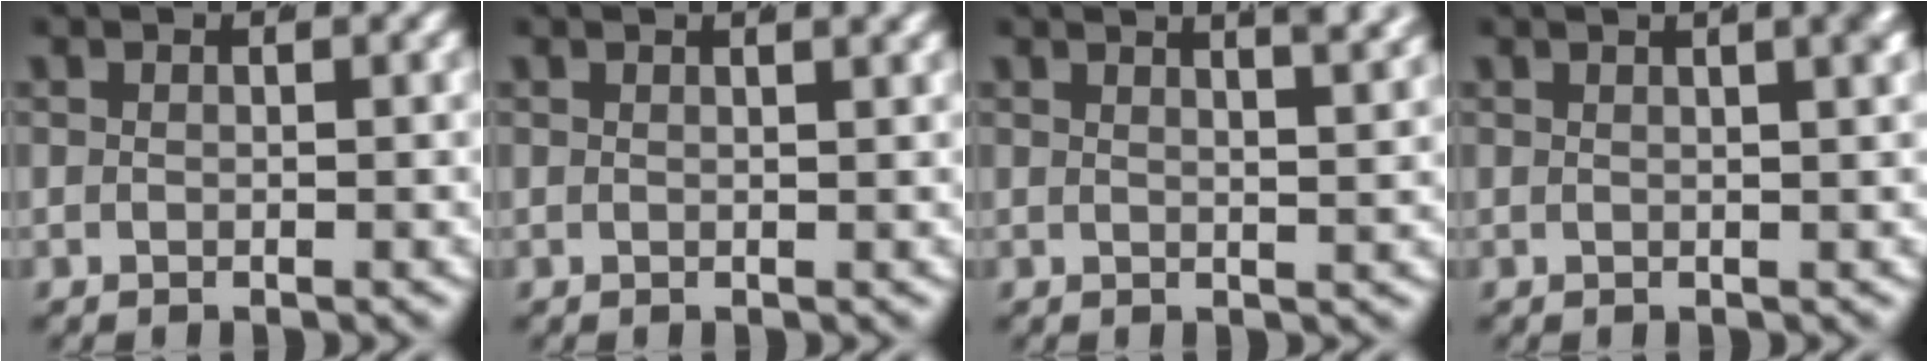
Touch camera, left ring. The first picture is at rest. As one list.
[{"total": 1.3, "force": [0.9, -0.2, 0.9], "torque": [-0.004, 0.007, 0.012]}, {"total": 5.6, "force": [3.6, 1.4, 4.0], "torque": [-0.038, 0.012, 0.052]}, {"total": 3.4, "force": [1.6, 0.7, 2.9], "torque": [-0.019, 0.019, 0.018]}]